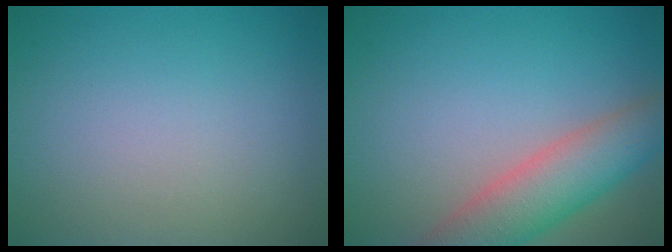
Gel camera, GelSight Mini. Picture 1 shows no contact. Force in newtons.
{"total": 5.5, "press": 5.5, "slide": 0.6}